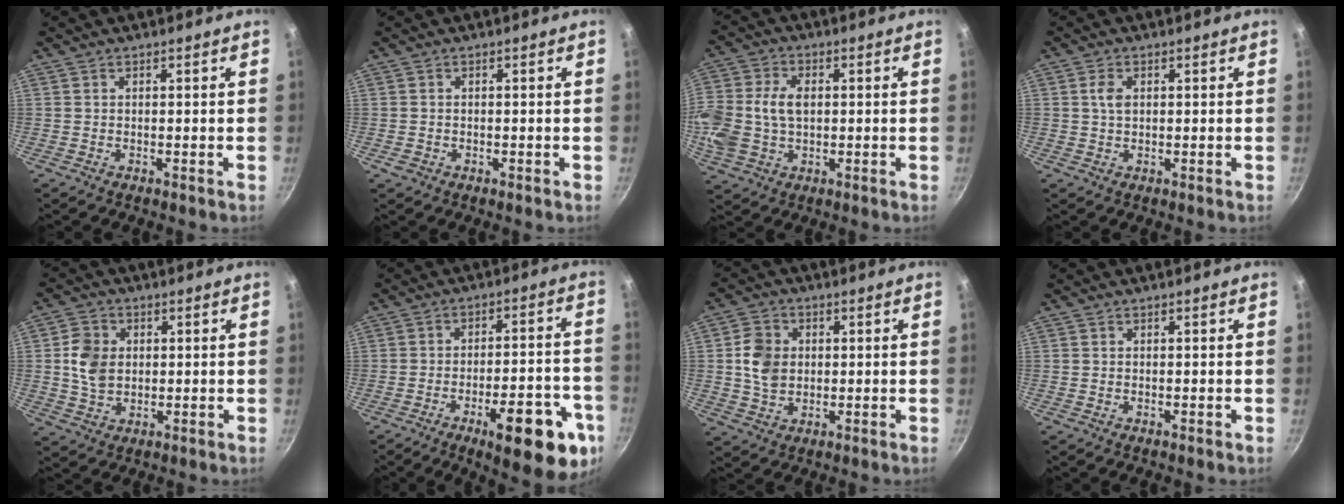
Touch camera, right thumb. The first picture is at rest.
{"total": 1.3, "force": [-0.5, 1.1, 0.5], "torque": [-0.009, 0.001, -0.006]}
{"total": 16.5, "force": [0.9, 12.1, 11.2], "torque": [-0.264, 0.032, 0.015]}
{"total": 2.8, "force": [0.5, 1.8, 2.0], "torque": [-0.037, 0.002, 0.008]}
{"total": 7.7, "force": [0.8, 6.0, 4.7], "torque": [-0.073, 0.001, 0.012]}
{"total": 18.4, "force": [-8.6, 6.3, 15.0], "torque": [-0.150, 0.031, -0.109]}
{"total": 7.8, "force": [0.7, 6.1, 4.7], "torque": [-0.071, 0.003, 0.008]}
{"total": 0.0}